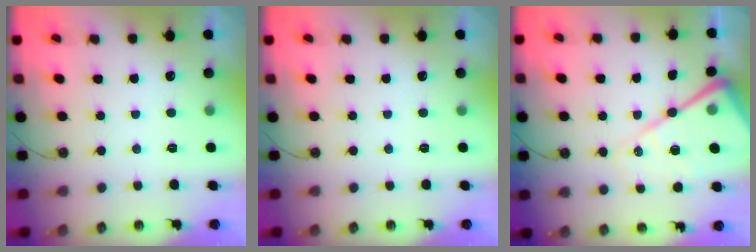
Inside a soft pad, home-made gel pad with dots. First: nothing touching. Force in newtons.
{"total": 0.0}
{"total": 18.6, "press": 18.4, "slide": 2.1}